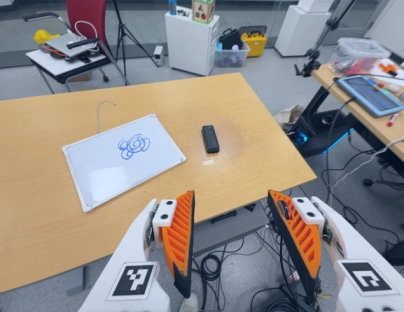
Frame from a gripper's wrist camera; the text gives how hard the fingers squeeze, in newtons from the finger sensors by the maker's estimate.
{"total": 0.0}